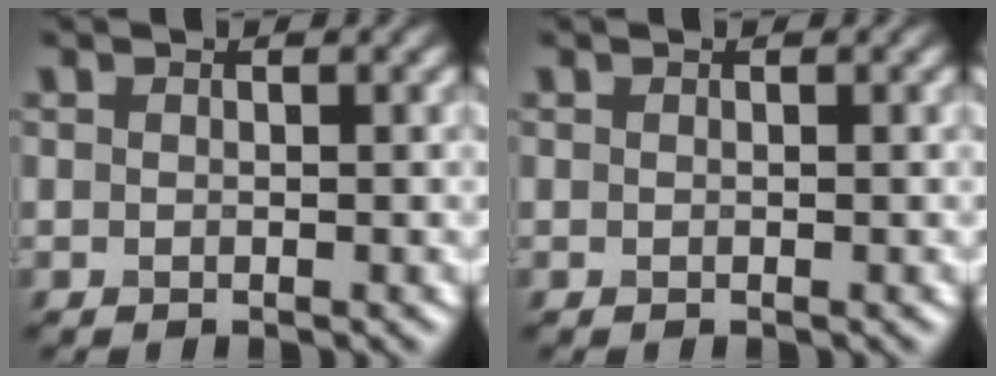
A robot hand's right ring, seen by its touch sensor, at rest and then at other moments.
{"total": 0.0}